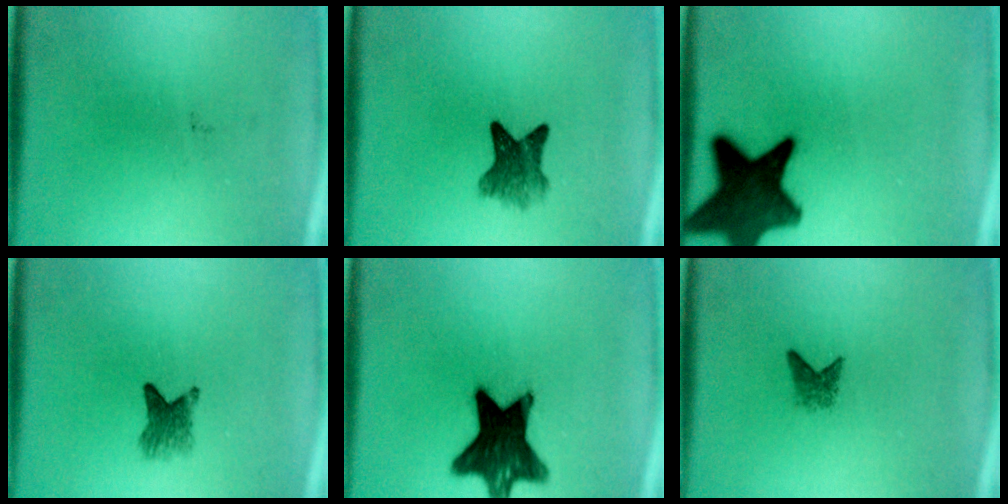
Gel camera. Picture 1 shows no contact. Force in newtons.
{"total": 5.2}
{"total": 13.7}
{"total": 3.1}
{"total": 14.5}
{"total": 1.6}